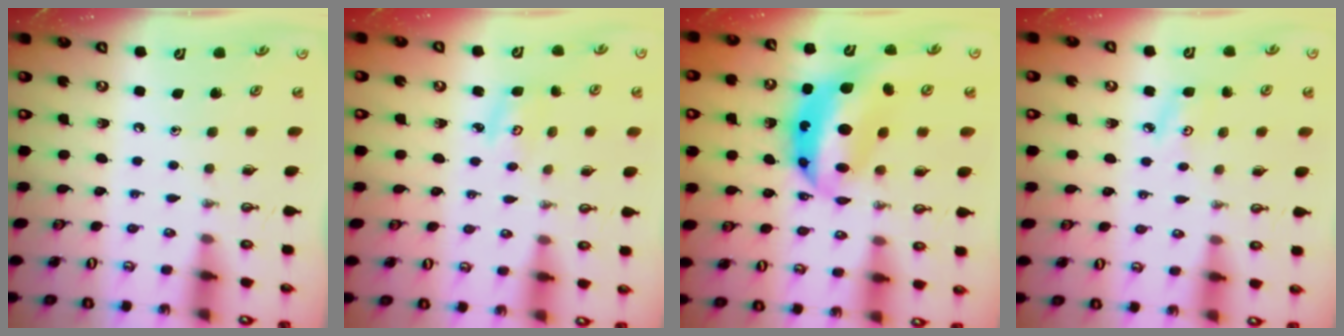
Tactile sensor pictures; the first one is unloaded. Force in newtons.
{"total": 2.9, "press": 2.9, "slide": 0.3}
{"total": 14.1, "press": 14.1, "slide": 1.1}
{"total": 5.1, "press": 5.0, "slide": 0.6}